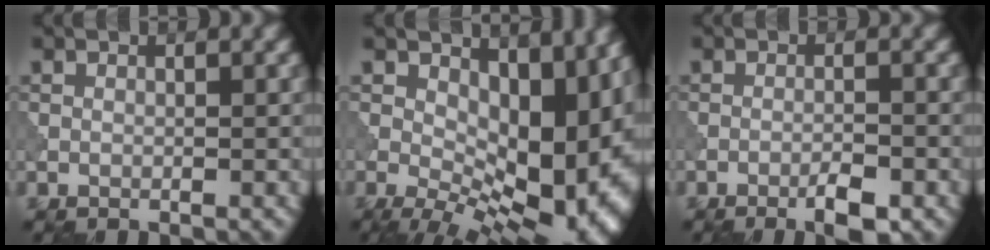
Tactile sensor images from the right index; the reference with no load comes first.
{"total": 14.1, "force": [1.2, 8.1, 11.5], "torque": [-0.123, -0.023, 0.043]}
{"total": 2.5, "force": [-1.5, 0.5, 1.9], "torque": [-0.035, 0.003, -0.029]}